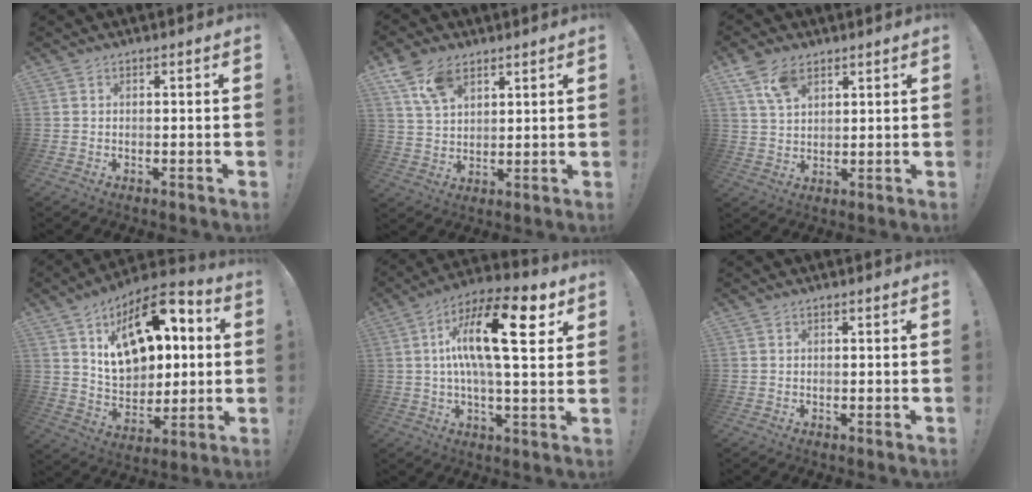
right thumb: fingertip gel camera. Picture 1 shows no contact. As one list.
[{"total": 10.4, "force": [6.3, 6.4, 5.3], "torque": [-0.090, -0.022, 0.122]}, {"total": 8.1, "force": [4.9, 4.6, 4.5], "torque": [-0.077, -0.015, 0.094]}, {"total": 19.6, "force": [8.0, 11.8, 13.5], "torque": [-0.191, -0.037, 0.141]}, {"total": 20.5, "force": [5.8, 6.7, 18.5], "torque": [-0.307, -0.016, 0.078]}, {"total": 0.0}]